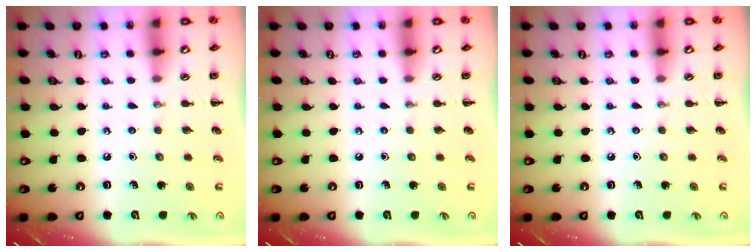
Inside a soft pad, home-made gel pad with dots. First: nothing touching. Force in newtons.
{"total": 0.0}
{"total": 0.0}